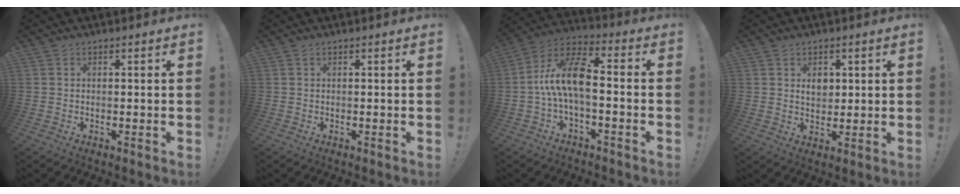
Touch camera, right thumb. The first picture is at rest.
{"total": 0.0}
{"total": 12.5, "force": [-0.8, 5.2, 11.4], "torque": [-0.223, 0.010, -0.014]}
{"total": 4.6, "force": [1.7, 3.8, 2.1], "torque": [-0.023, -0.008, 0.028]}